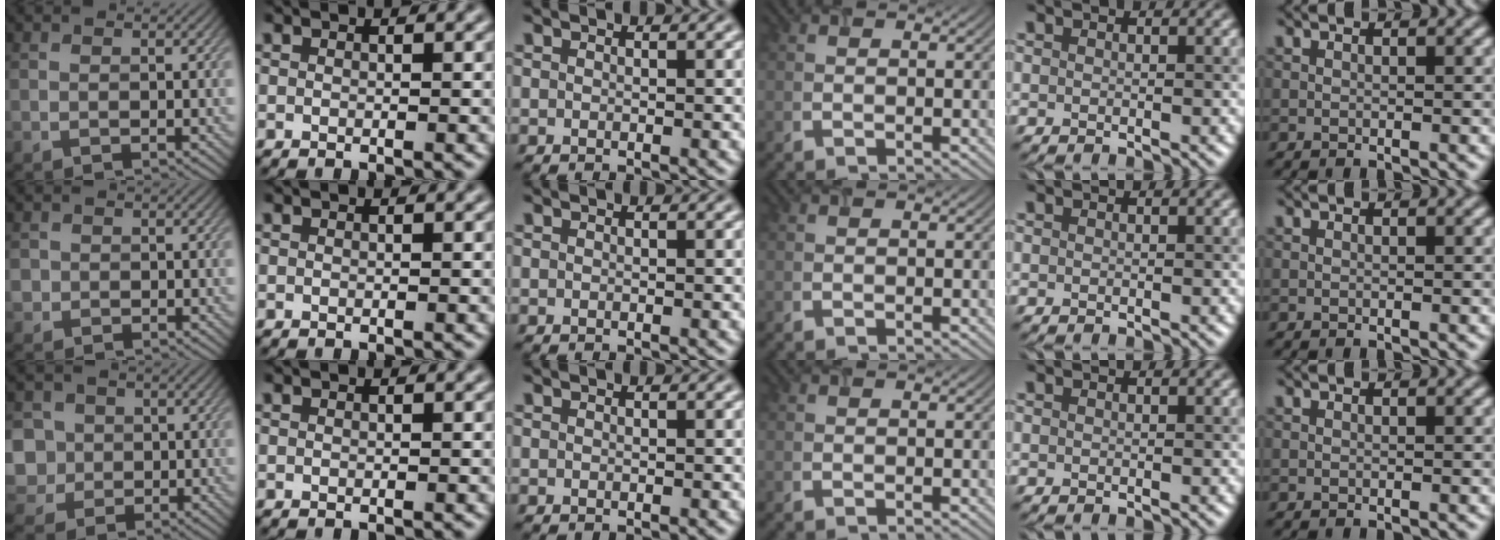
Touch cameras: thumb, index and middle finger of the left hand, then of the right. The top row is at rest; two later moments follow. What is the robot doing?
{"motion": "close", "object": "airpods case & airpods"}